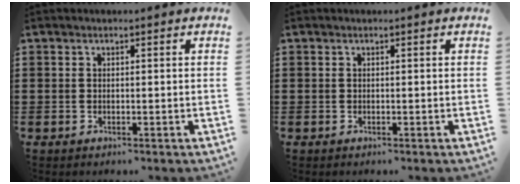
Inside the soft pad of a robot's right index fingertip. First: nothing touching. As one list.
[{"total": 0.0}]